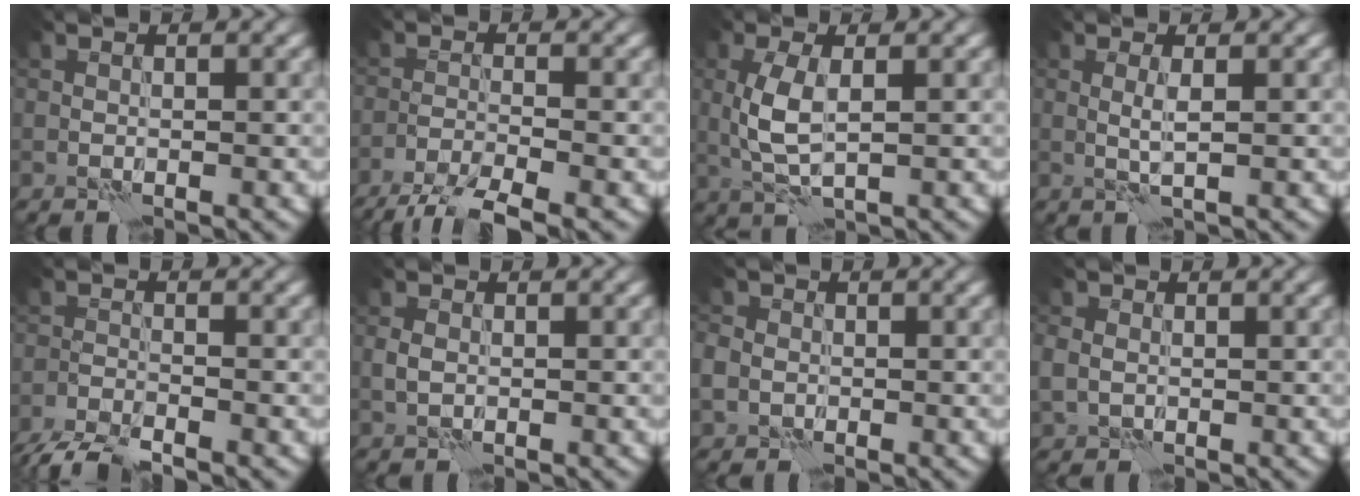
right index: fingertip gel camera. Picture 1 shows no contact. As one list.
[{"total": 4.8, "force": [-3.8, 0.4, 2.8], "torque": [-0.047, -0.004, -0.078]}, {"total": 4.0, "force": [0.4, 1.5, 3.7], "torque": [-0.090, 0.006, 0.010]}, {"total": 1.4, "force": [0.4, -0.1, 1.4], "torque": [-0.031, 0.004, 0.006]}, {"total": 3.9, "force": [-3.6, 0.3, 1.6], "torque": [-0.034, -0.014, -0.076]}, {"total": 1.3, "force": [-0.1, 0.9, 0.9], "torque": [-0.025, 0.004, -0.003]}, {"total": 3.7, "force": [-0.1, 3.3, 1.5], "torque": [-0.027, 0.010, -0.017]}, {"total": 2.6, "force": [0.2, 2.2, 1.5], "torque": [-0.034, 0.005, 0.007]}]